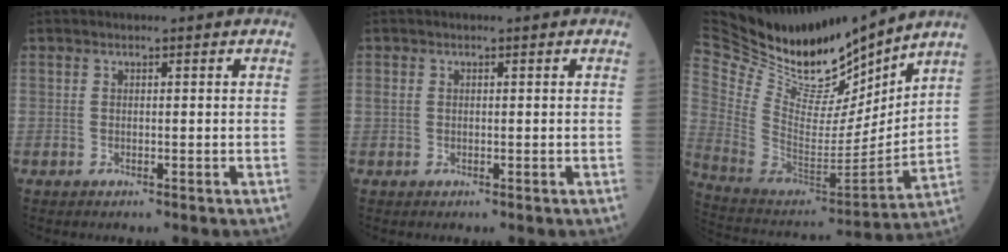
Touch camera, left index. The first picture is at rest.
{"total": 0.6, "force": [0.0, 0.5, 0.3], "torque": [-0.009, 0.005, 0.001]}
{"total": 23.8, "force": [21.1, 5.4, 9.4], "torque": [-0.193, -0.031, 0.367]}